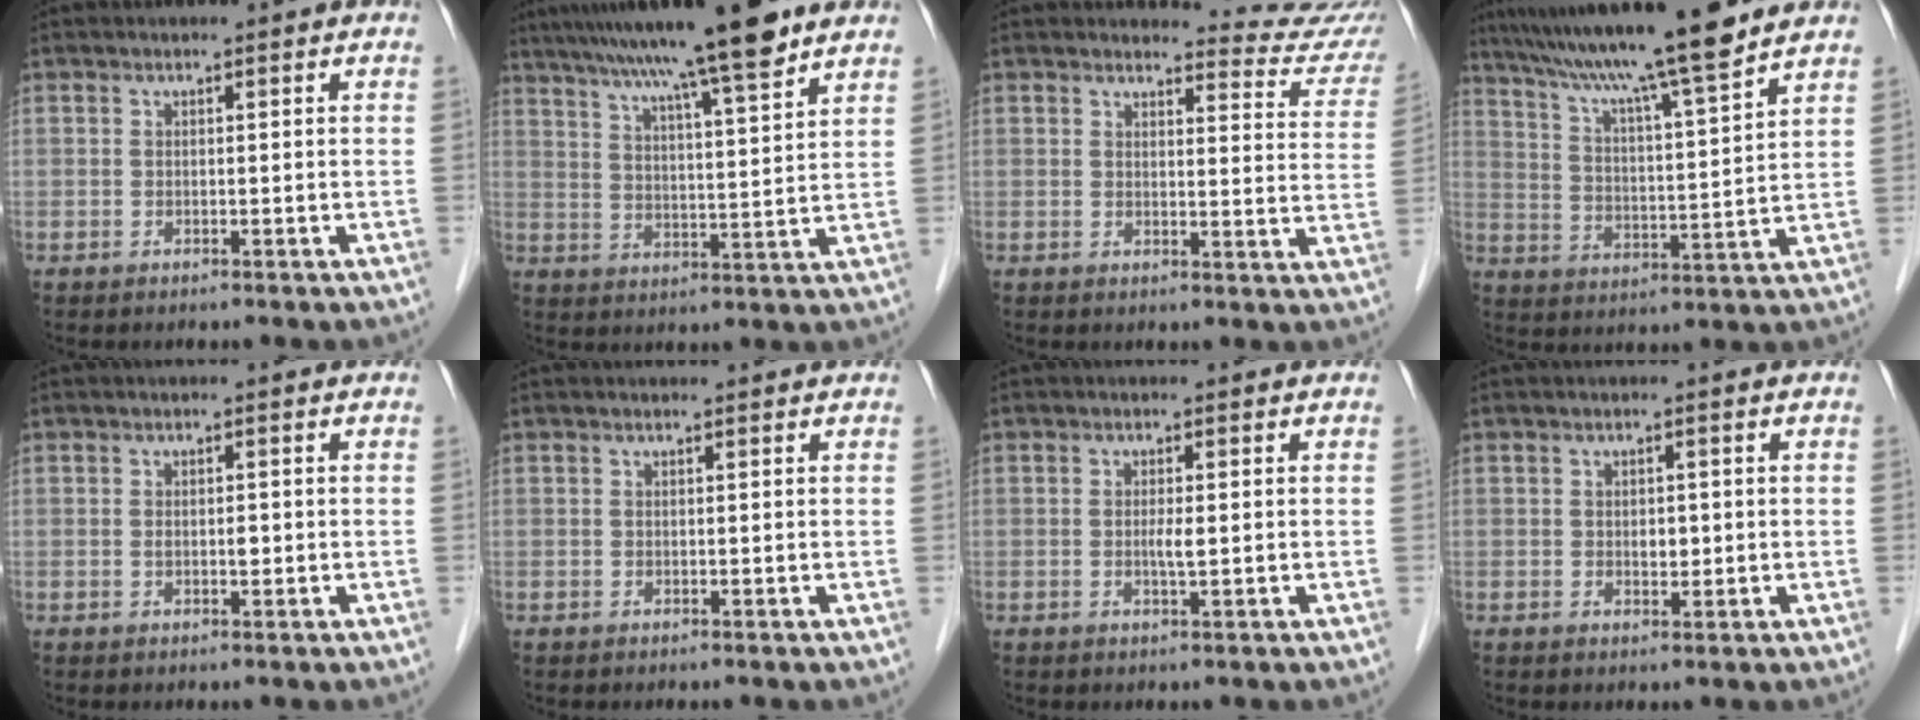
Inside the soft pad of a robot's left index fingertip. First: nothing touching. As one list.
[{"total": 16.1, "force": [12.6, 0.1, 10.0], "torque": [-0.164, 0.024, 0.193]}, {"total": 10.6, "force": [10.6, 0.5, 0.1], "torque": [0.017, -0.078, 0.092]}, {"total": 17.7, "force": [14.7, -0.4, 9.8], "torque": [-0.168, 0.014, 0.234]}, {"total": 1.3, "force": [-0.1, 0.5, 1.2], "torque": [-0.023, 0.000, 0.000]}, {"total": 0.9, "force": [0.8, 0.1, 0.3], "torque": [-0.010, 0.009, 0.013]}, {"total": 1.7, "force": [0.0, 0.1, 1.7], "torque": [-0.033, -0.002, 0.000]}, {"total": 1.7, "force": [0.1, 1.1, 1.3], "torque": [-0.020, -0.001, 0.004]}]